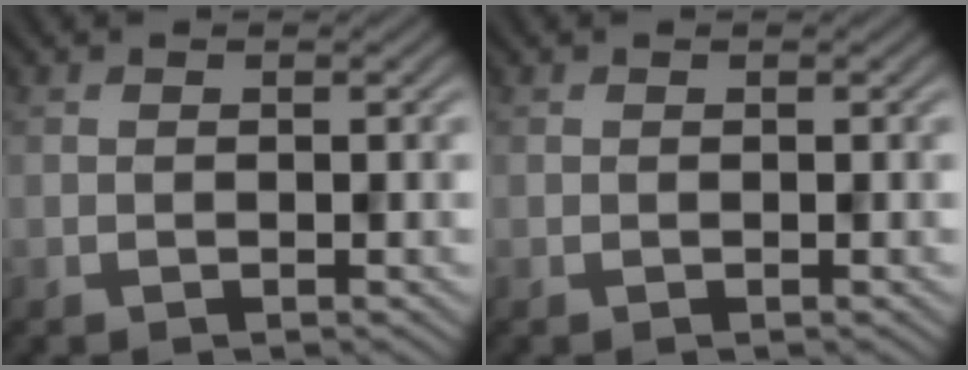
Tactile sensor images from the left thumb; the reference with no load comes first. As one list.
[{"total": 0.0}]